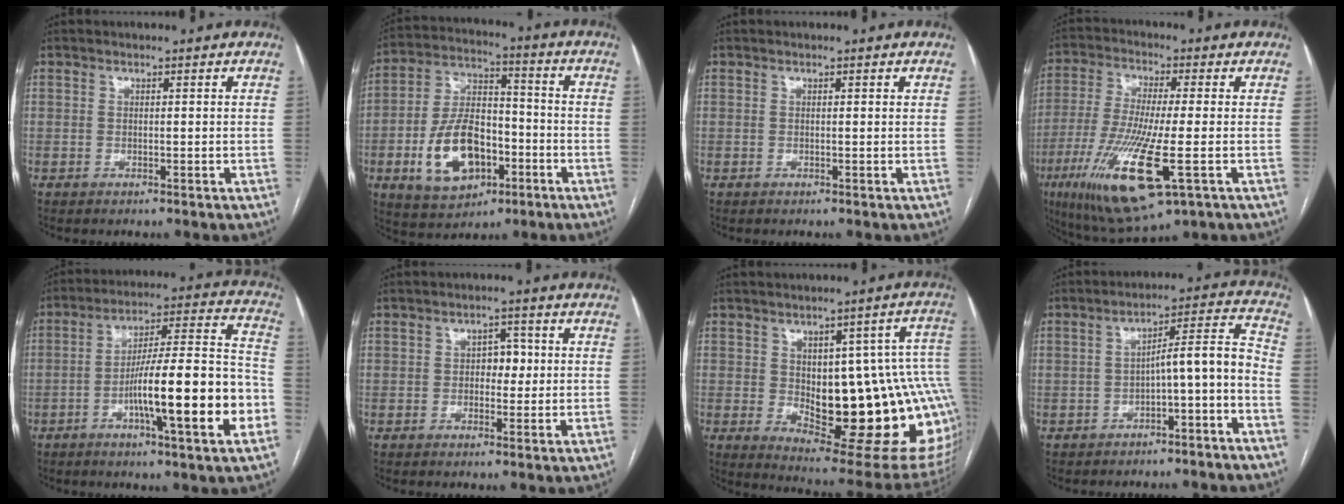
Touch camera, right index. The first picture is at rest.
{"total": 14.0, "force": [-4.8, 7.7, 10.6], "torque": [-0.216, 0.012, -0.077]}
{"total": 0.0}
{"total": 16.3, "force": [-5.7, 2.5, 15.1], "torque": [-0.316, -0.041, -0.097]}
{"total": 18.7, "force": [-6.1, 1.5, 17.6], "torque": [-0.260, 0.011, -0.092]}
{"total": 3.3, "force": [0.1, 2.1, 2.5], "torque": [-0.030, 0.011, 0.002]}
{"total": 24.4, "force": [-1.3, 7.5, 23.2], "torque": [-0.237, 0.010, 0.005]}
{"total": 8.4, "force": [-4.4, 1.1, 7.1], "torque": [-0.091, 0.037, -0.061]}